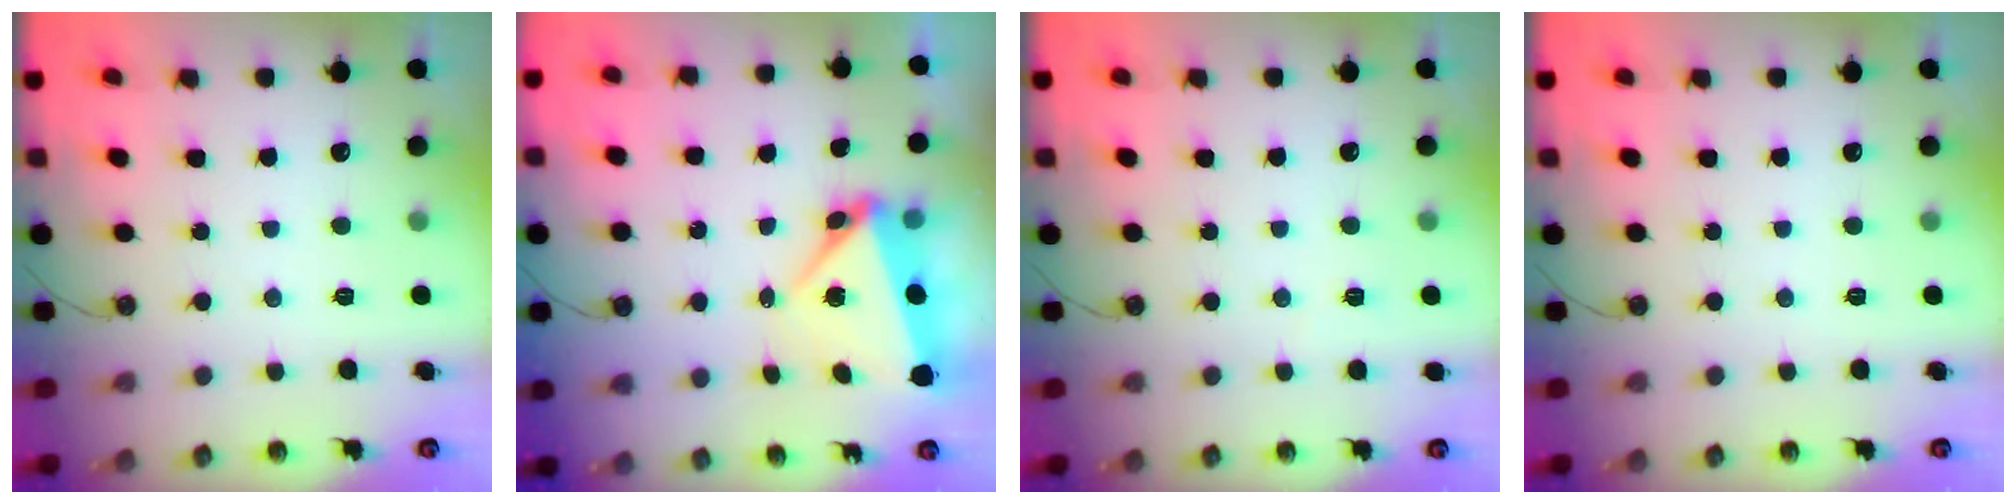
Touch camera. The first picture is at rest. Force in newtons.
{"total": 6.8, "press": 6.5, "slide": 2.2}
{"total": 2.6, "press": 2.5, "slide": 0.7}
{"total": 0.0}